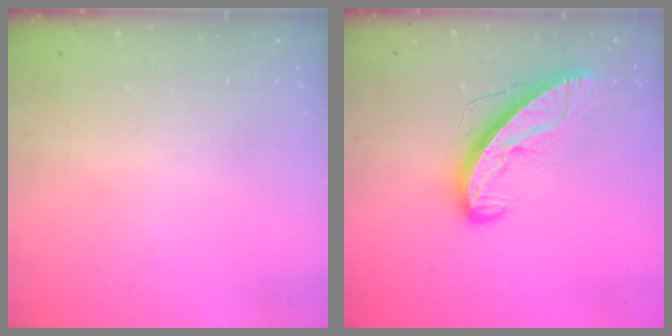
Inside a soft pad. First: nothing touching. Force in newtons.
{"total": 10.5, "press": 10.4, "slide": 1.0}